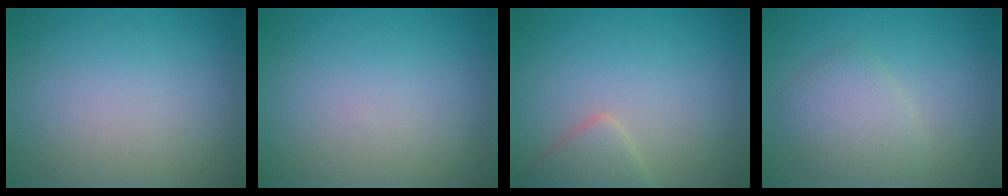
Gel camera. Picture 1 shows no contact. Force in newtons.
{"total": 0.0}
{"total": 2.2, "press": 2.2, "slide": 0.2}
{"total": 2.9, "press": 2.9, "slide": 0.0}